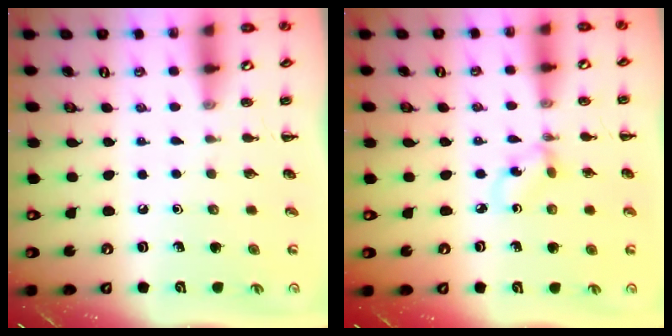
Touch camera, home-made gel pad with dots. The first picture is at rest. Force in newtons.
{"total": 1.8, "press": 1.7, "slide": 0.6}